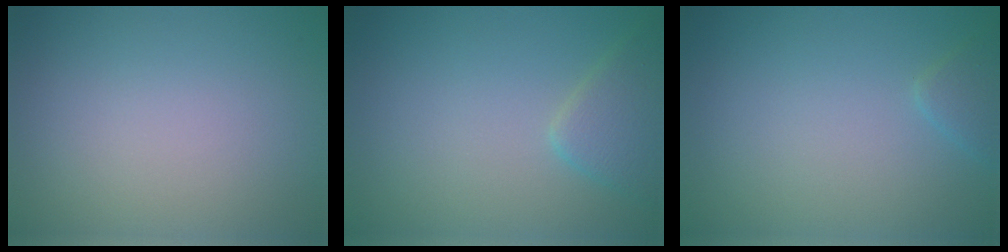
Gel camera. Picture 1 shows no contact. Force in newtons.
{"total": 2.7, "press": 2.7, "slide": 0.2}
{"total": 1.3, "press": 1.3, "slide": 0.0}